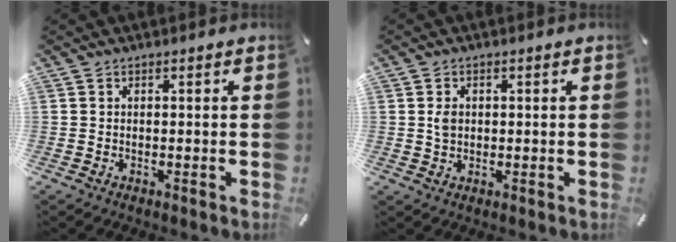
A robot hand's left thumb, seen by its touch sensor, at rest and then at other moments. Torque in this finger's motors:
{"motor_torque": [0.46, 0.70, 0.11, -0.36, 0.00]}